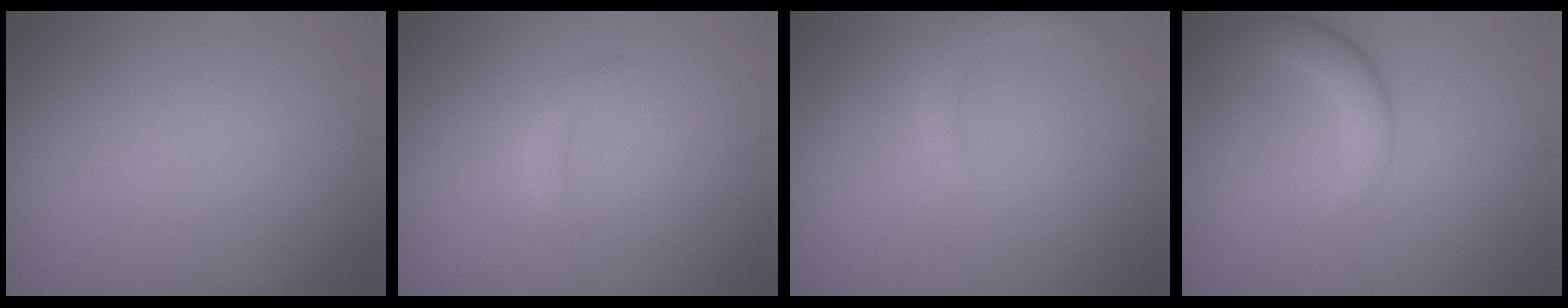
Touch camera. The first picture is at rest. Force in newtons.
{"total": 1.3, "press": 1.3, "slide": 0.0}
{"total": 1.9, "press": 1.8, "slide": 0.1}
{"total": 2.6, "press": 2.6, "slide": 0.2}